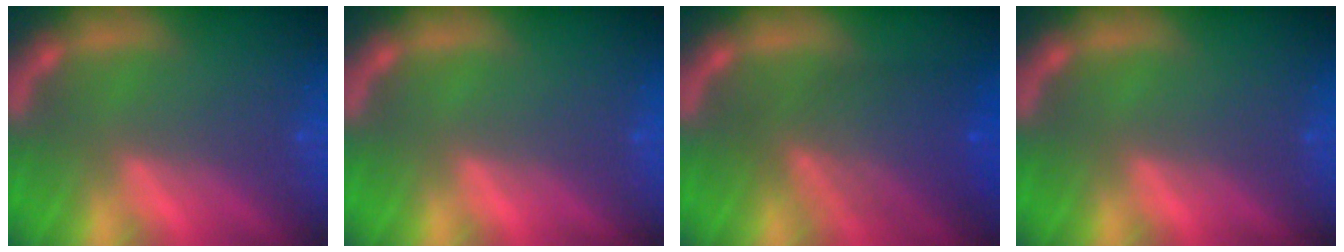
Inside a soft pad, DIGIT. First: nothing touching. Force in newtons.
{"total": 0.0}
{"total": 6.6}
{"total": 0.0}